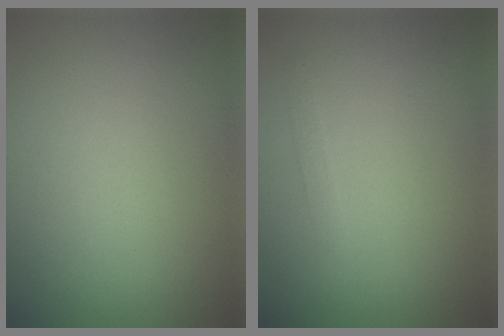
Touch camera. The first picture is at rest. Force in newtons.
{"total": 0.8, "press": 0.8, "slide": 0.0}